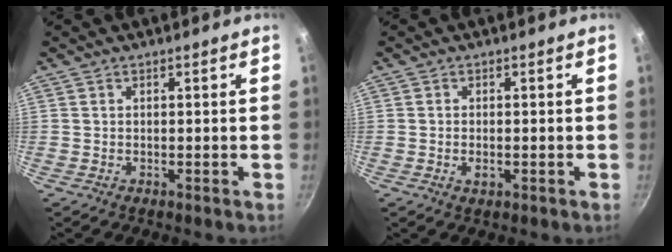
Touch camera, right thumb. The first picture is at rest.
{"total": 1.8, "force": [-0.4, 1.0, 1.4], "torque": [-0.027, 0.000, -0.008]}